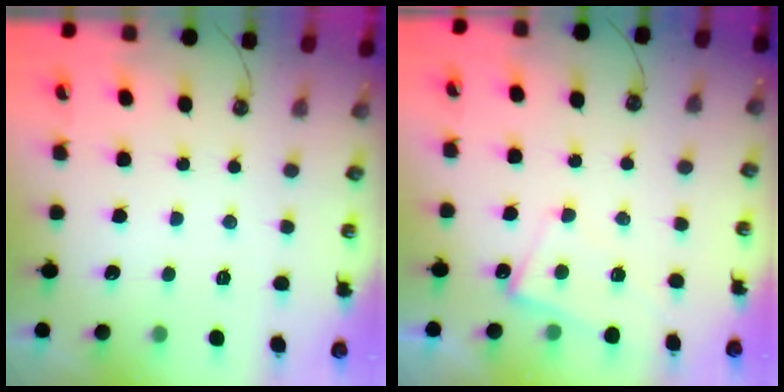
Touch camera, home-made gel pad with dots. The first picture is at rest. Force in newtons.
{"total": 4.3, "press": 4.3, "slide": 0.3}